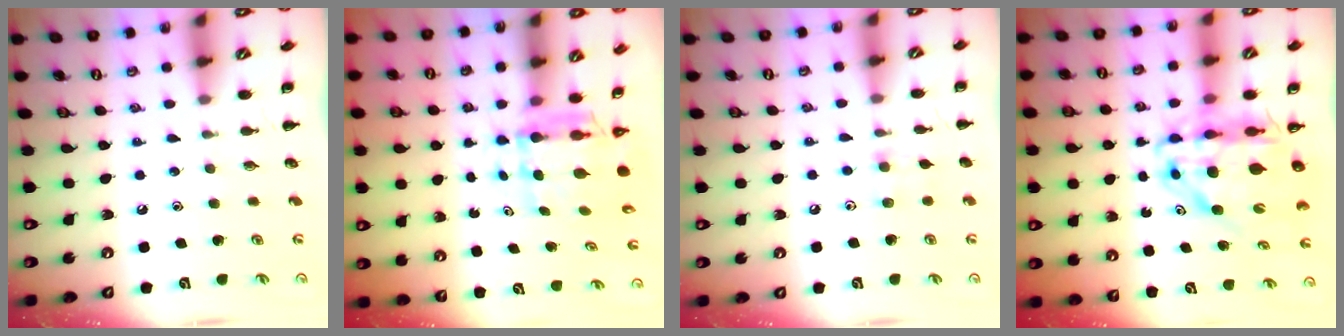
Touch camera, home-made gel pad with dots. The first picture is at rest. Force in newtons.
{"total": 6.0, "press": 5.9, "slide": 1.4}
{"total": 4.0, "press": 3.8, "slide": 1.1}
{"total": 15.1, "press": 14.5, "slide": 4.3}